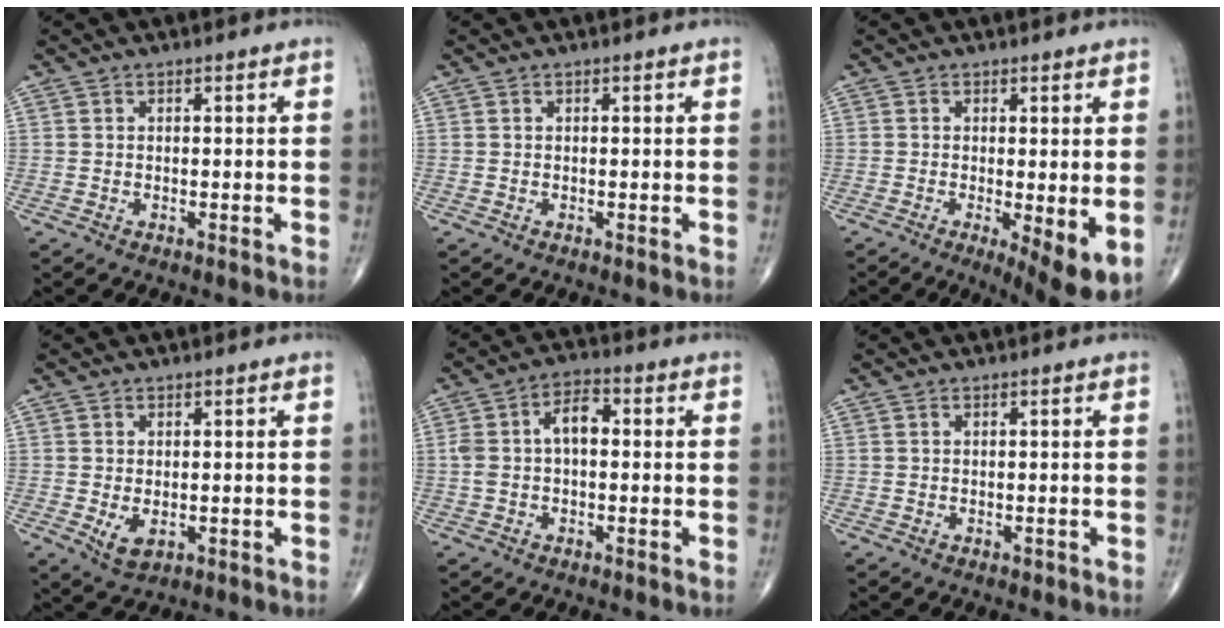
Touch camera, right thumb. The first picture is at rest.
{"total": 0.0}
{"total": 7.5, "force": [-1.7, 1.8, 7.0], "torque": [-0.102, -0.022, -0.024]}
{"total": 3.5, "force": [-0.5, 2.1, 2.8], "torque": [-0.042, -0.008, 0.001]}
{"total": 6.9, "force": [0.3, 3.9, 5.7], "torque": [-0.113, 0.030, 0.000]}
{"total": 0.0}